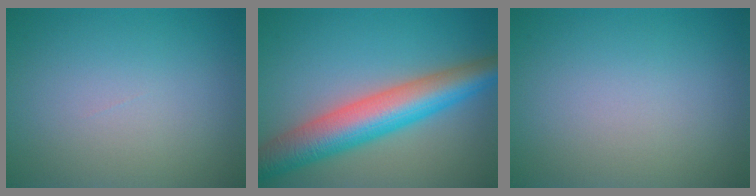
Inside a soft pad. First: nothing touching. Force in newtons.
{"total": 8.4, "press": 8.4, "slide": 0.3}
{"total": 0.0}